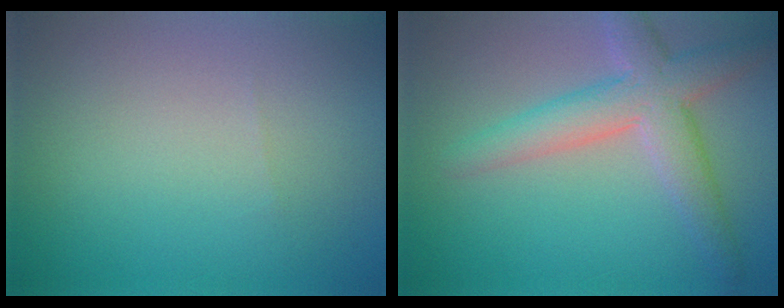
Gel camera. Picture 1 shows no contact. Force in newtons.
{"total": 5.3, "press": 5.3, "slide": 0.3}